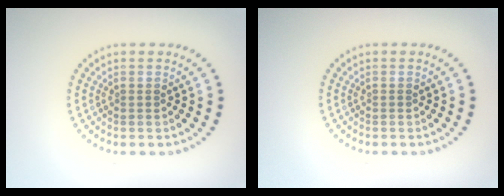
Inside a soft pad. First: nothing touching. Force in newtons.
{"total": 0.0}